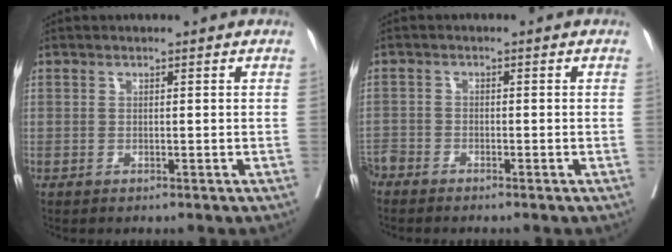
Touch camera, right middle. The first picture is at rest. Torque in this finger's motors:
{"motor_torque": [0.55, -0.54, 0.37, 0.21]}